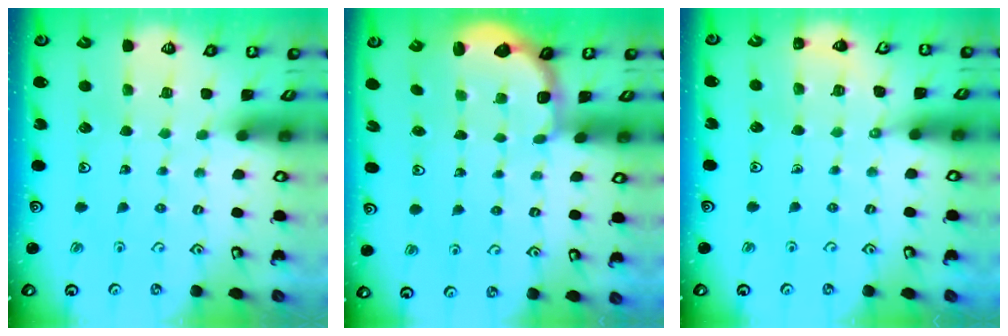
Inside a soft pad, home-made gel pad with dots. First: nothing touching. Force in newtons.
{"total": 2.9, "press": 2.4, "slide": 1.6}
{"total": 6.0, "press": 5.8, "slide": 1.6}